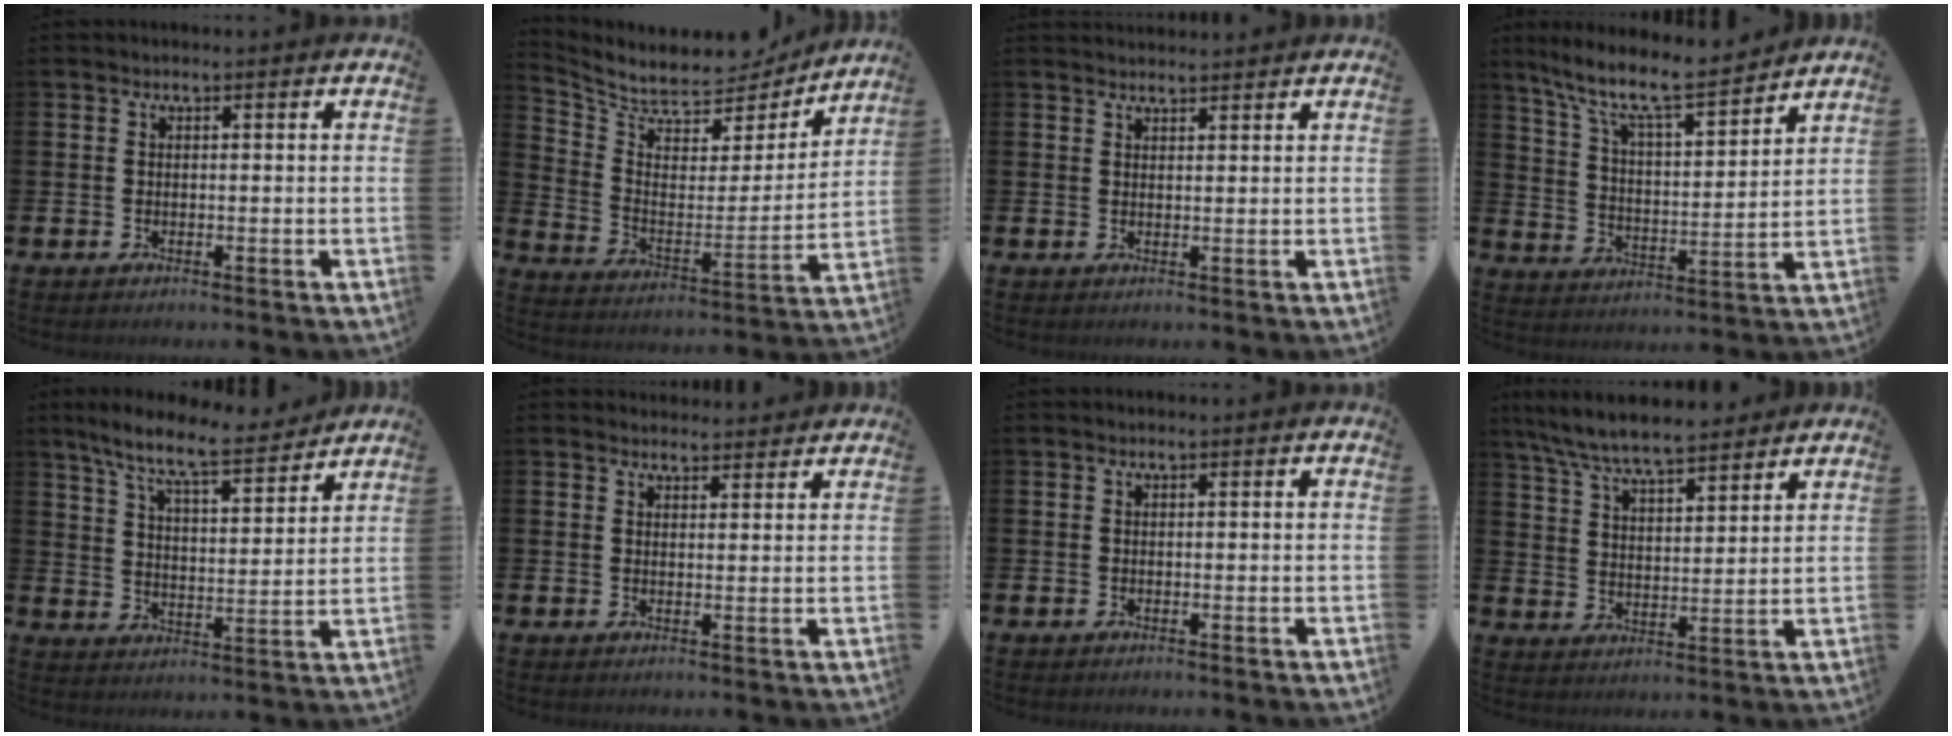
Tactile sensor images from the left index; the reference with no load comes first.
{"total": 7.3, "force": [6.9, 2.3, 0.9], "torque": [-0.068, -0.060, 0.117]}
{"total": 1.9, "force": [1.9, 0.3, -0.1], "torque": [0.006, -0.010, 0.032]}
{"total": 9.5, "force": [8.4, 1.2, 4.4], "torque": [-0.116, -0.055, 0.141]}
{"total": 9.1, "force": [8.1, 1.3, 4.1], "torque": [-0.105, -0.044, 0.140]}
{"total": 2.4, "force": [2.3, 0.5, -0.2], "torque": [0.008, -0.013, 0.040]}
{"total": 0.0}
{"total": 7.6, "force": [7.3, 0.8, 2.1], "torque": [-0.074, -0.035, 0.132]}